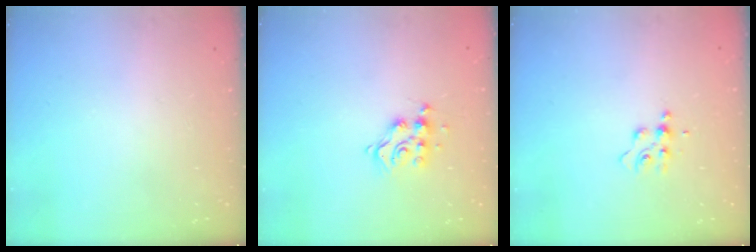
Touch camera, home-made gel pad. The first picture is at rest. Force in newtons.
{"total": 9.7, "press": 9.7, "slide": 0.7}
{"total": 6.0, "press": 6.0, "slide": 0.7}